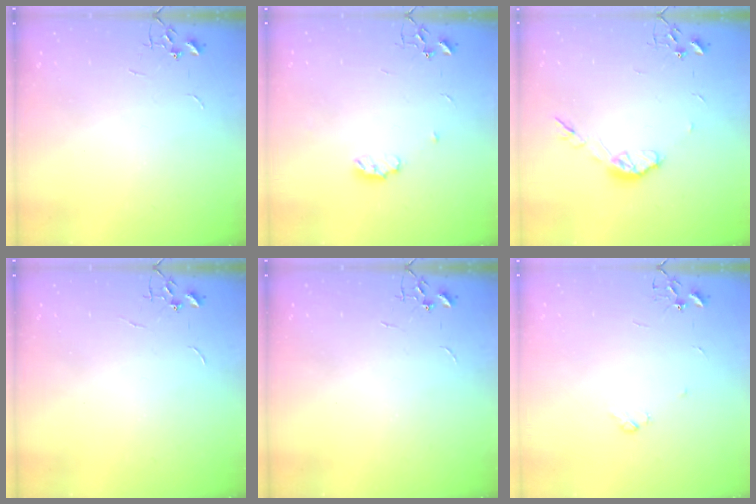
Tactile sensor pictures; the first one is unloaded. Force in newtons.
{"total": 5.2, "press": 5.1, "slide": 0.9}
{"total": 8.3, "press": 8.3, "slide": 0.5}
{"total": 0.0}
{"total": 0.0}
{"total": 3.6, "press": 3.5, "slide": 0.6}